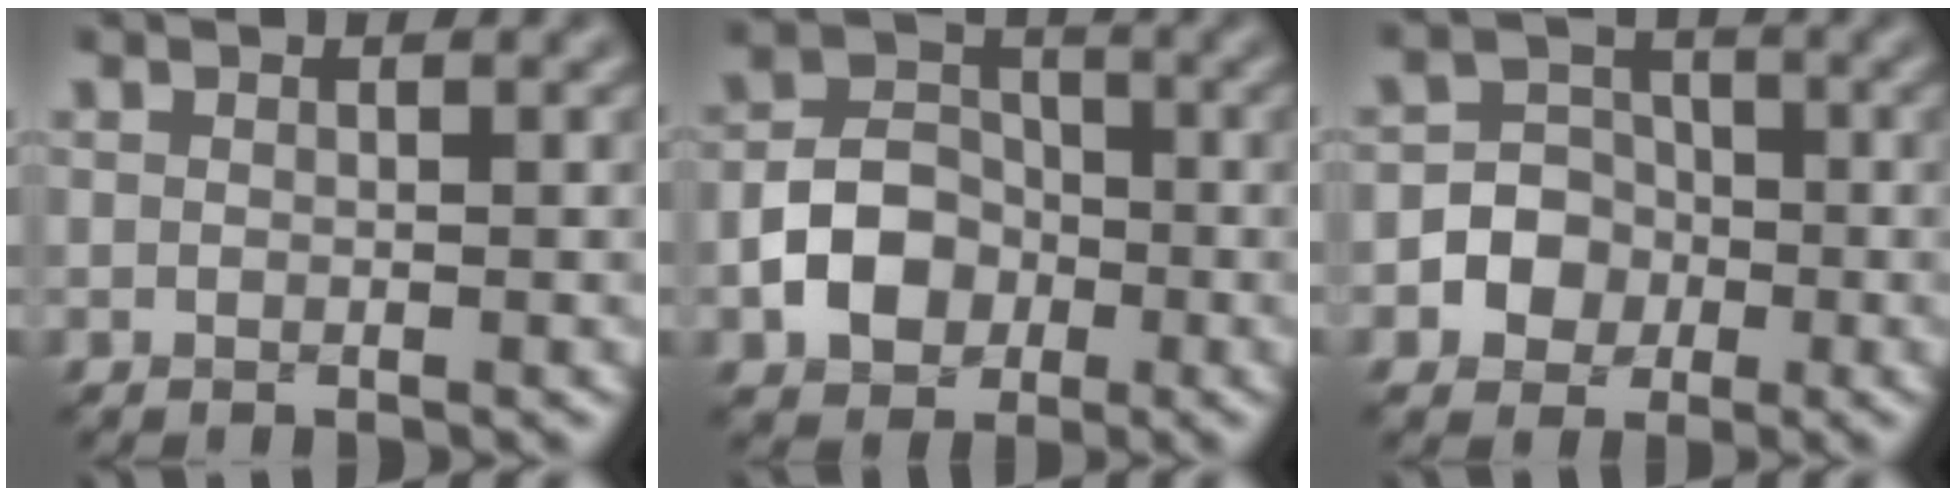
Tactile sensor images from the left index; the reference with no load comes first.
{"total": 5.1, "force": [-1.9, 3.9, 2.7], "torque": [-0.046, 0.003, -0.039]}
{"total": 4.6, "force": [-1.6, 4.2, 1.2], "torque": [0.000, 0.014, -0.047]}